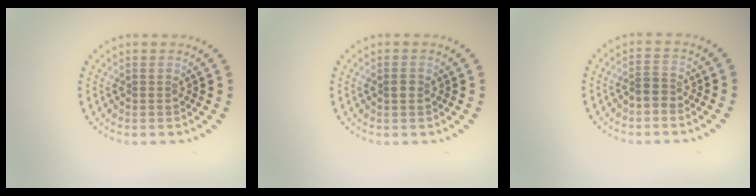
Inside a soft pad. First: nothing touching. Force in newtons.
{"total": 0.9, "press": 0.9, "slide": 0.2}
{"total": 1.6, "press": 1.4, "slide": 0.8}